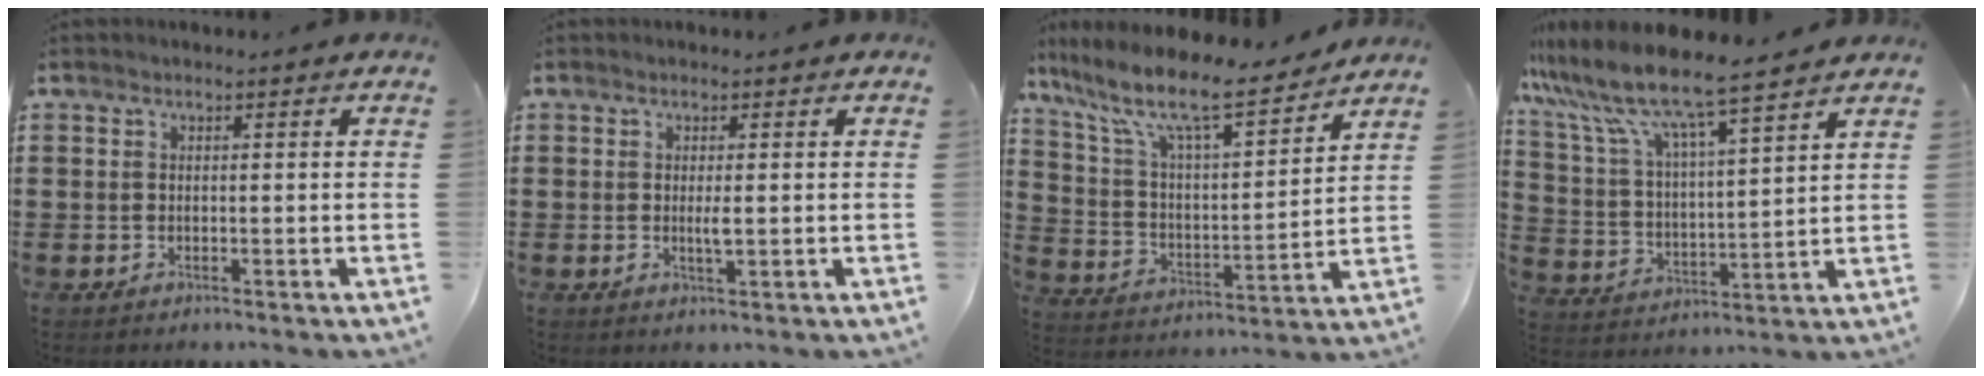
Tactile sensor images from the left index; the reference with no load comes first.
{"total": 1.9, "force": [0.0, 0.3, 1.8], "torque": [-0.035, -0.003, 0.000]}
{"total": 11.2, "force": [9.1, 1.8, 6.4], "torque": [-0.161, -0.055, 0.153]}
{"total": 8.6, "force": [7.7, 0.3, 3.9], "torque": [-0.109, -0.046, 0.128]}